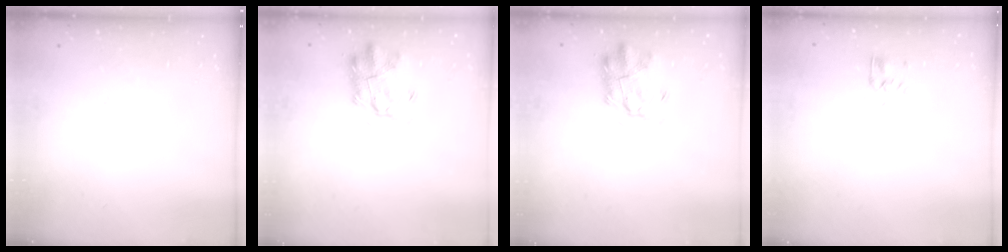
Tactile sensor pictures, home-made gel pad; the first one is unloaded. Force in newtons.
{"total": 2.9, "press": 2.9, "slide": 0.7}
{"total": 2.9, "press": 2.9, "slide": 0.7}
{"total": 2.7, "press": 2.4, "slide": 1.2}